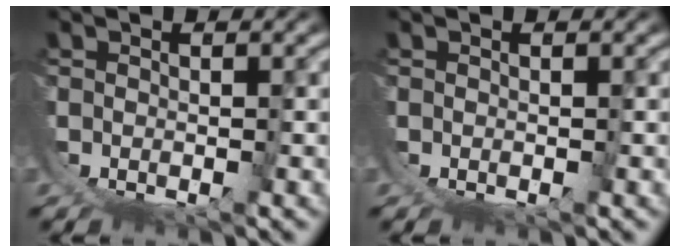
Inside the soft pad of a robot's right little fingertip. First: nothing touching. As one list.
[{"total": 0.0}]